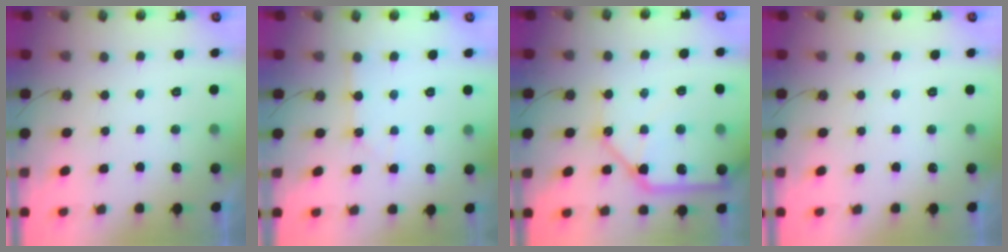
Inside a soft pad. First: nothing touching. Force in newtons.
{"total": 2.6, "press": 2.6, "slide": 0.3}
{"total": 18.4, "press": 18.3, "slide": 2.1}
{"total": 0.0}